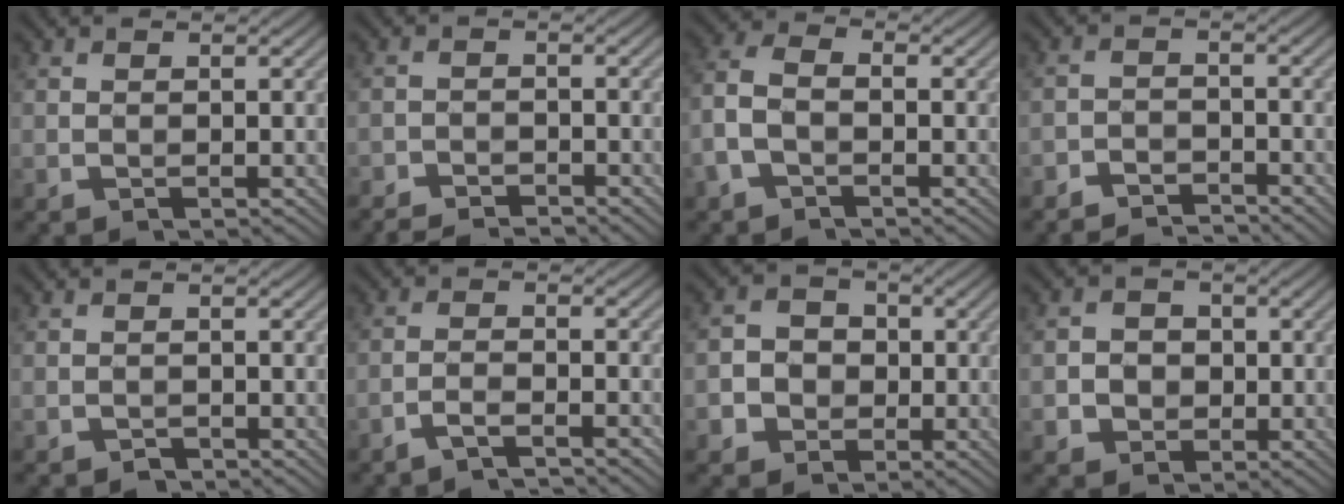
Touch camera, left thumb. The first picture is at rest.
{"total": 3.7, "force": [-3.4, 0.8, 1.2], "torque": [-0.028, -0.001, -0.067]}
{"total": 4.2, "force": [-1.8, 2.3, 3.0], "torque": [-0.077, 0.008, -0.049]}
{"total": 3.9, "force": [-3.7, 1.0, 1.0], "torque": [-0.013, 0.001, -0.071]}
{"total": 0.8, "force": [-0.7, 0.4, 0.2], "torque": [-0.001, -0.001, -0.015]}
{"total": 3.2, "force": [-2.6, 0.5, 1.8], "torque": [-0.033, 0.004, -0.058]}
{"total": 4.7, "force": [-1.0, 4.3, 1.4], "torque": [-0.023, 0.006, -0.033]}
{"total": 3.6, "force": [-0.6, 3.4, 1.2], "torque": [-0.018, 0.000, -0.024]}